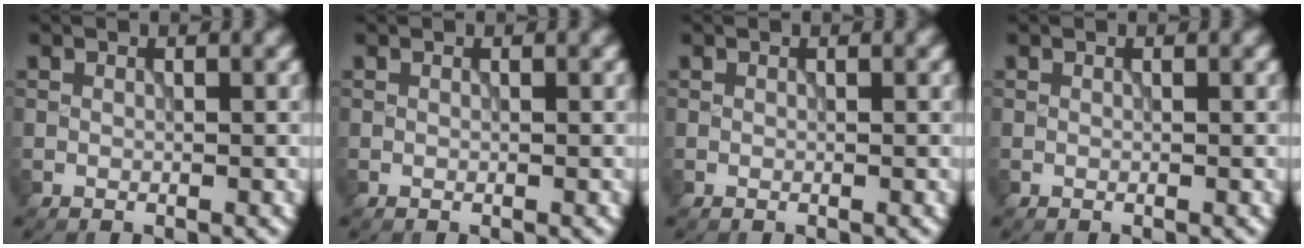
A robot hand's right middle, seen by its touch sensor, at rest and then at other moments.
{"total": 0.0}
{"total": 0.0}
{"total": 0.0}